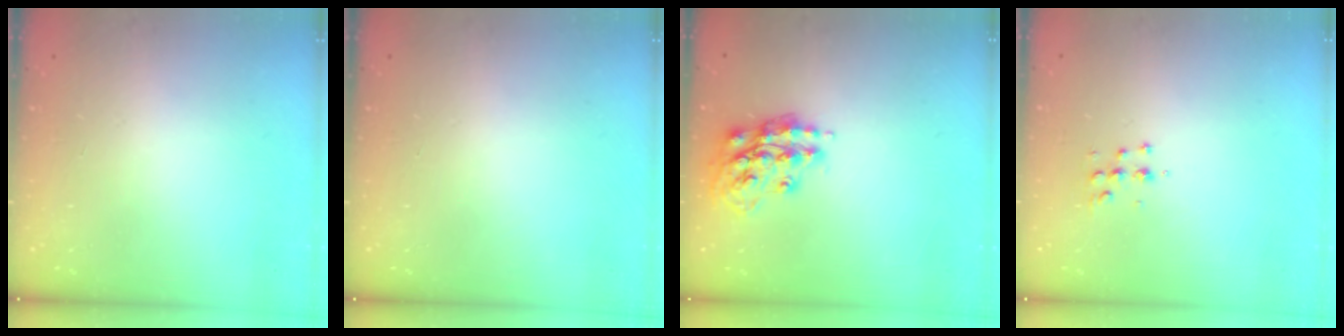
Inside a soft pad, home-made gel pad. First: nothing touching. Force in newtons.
{"total": 0.0}
{"total": 15.1, "press": 15.0, "slide": 1.0}
{"total": 5.4, "press": 5.3, "slide": 0.7}